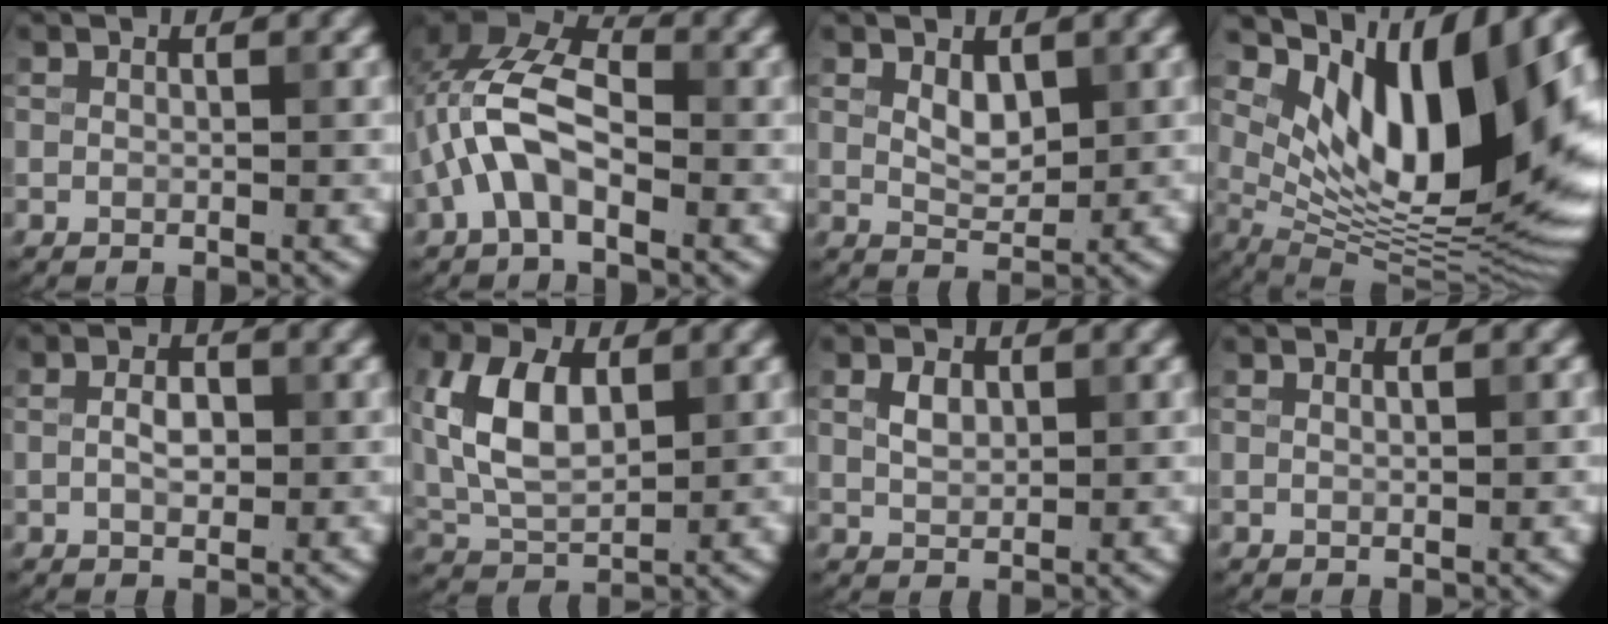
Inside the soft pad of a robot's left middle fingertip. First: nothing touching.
{"total": 7.3, "force": [-1.6, 3.8, 6.0], "torque": [-0.128, 0.025, -0.041]}
{"total": 2.3, "force": [0.9, 1.4, 1.6], "torque": [-0.029, -0.003, 0.021]}
{"total": 13.8, "force": [5.4, 5.0, 11.7], "torque": [-0.182, -0.015, 0.108]}
{"total": 2.1, "force": [-0.1, 1.2, 1.7], "torque": [-0.033, 0.003, -0.002]}
{"total": 7.1, "force": [1.9, 4.1, 5.5], "torque": [-0.118, 0.010, 0.034]}
{"total": 1.9, "force": [0.7, 1.3, 1.3], "torque": [-0.026, 0.002, 0.014]}
{"total": 0.6, "force": [0.3, 0.1, 0.6], "torque": [-0.006, 0.002, 0.004]}